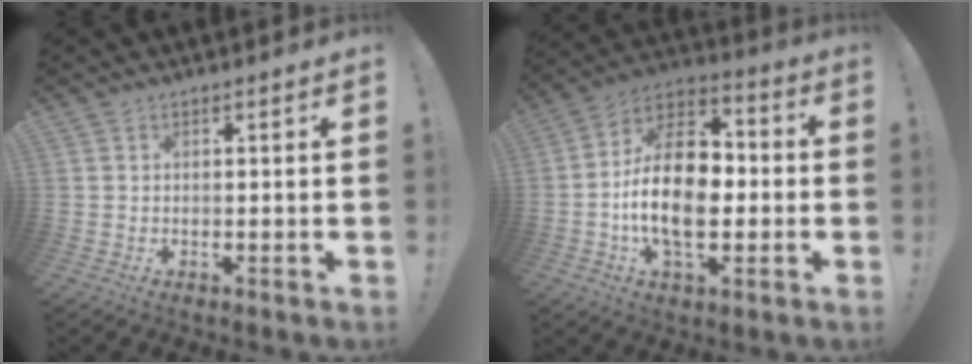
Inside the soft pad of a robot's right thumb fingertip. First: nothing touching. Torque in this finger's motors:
{"motor_torque": [0.26, 1.13, 1.41, -1.02, 0.18]}